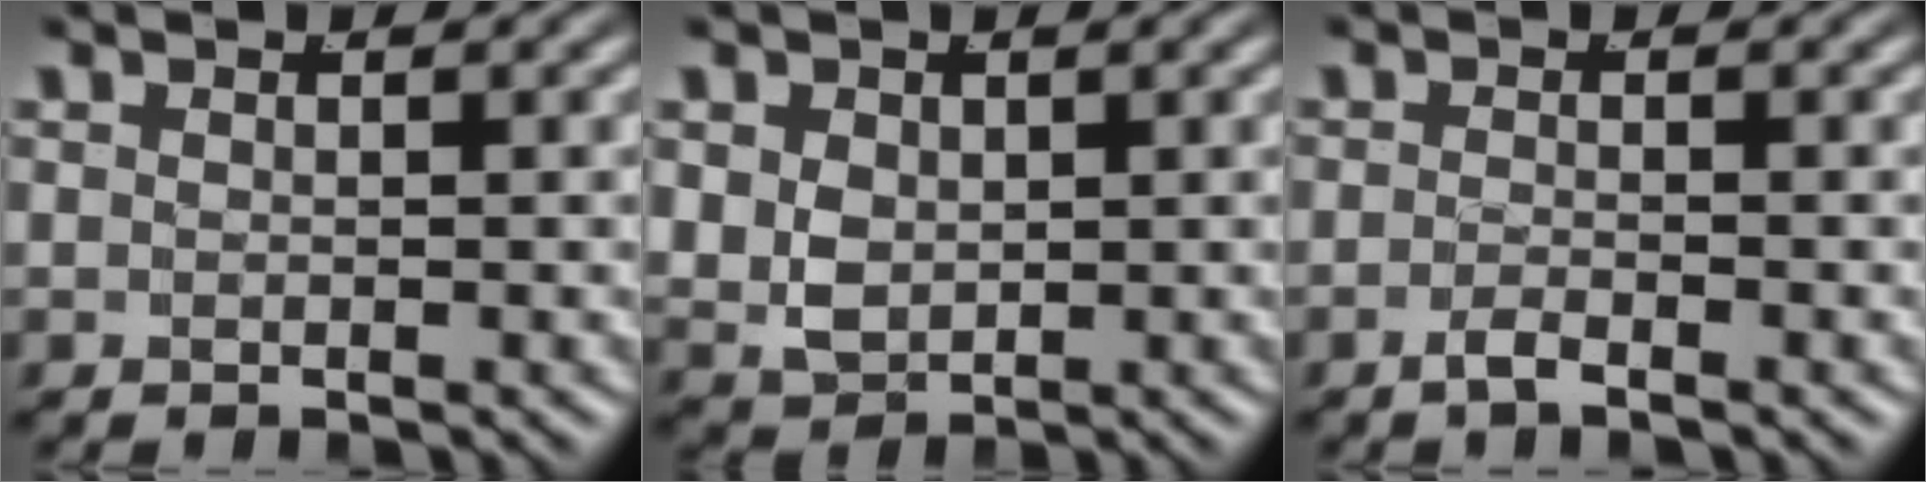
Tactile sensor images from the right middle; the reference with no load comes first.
{"total": 4.9, "force": [0.3, 4.3, 2.4], "torque": [-0.075, -0.028, 0.022]}
{"total": 1.6, "force": [-1.4, -0.2, 0.6], "torque": [-0.011, 0.000, -0.028]}